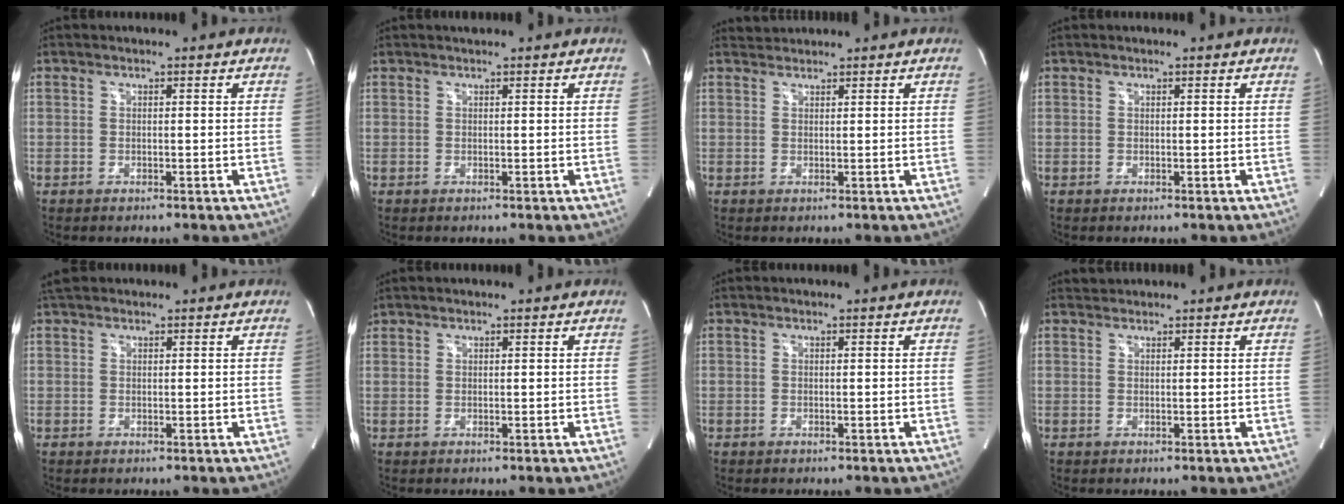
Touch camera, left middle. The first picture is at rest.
{"total": 0.8, "force": [0.8, 0.0, 0.3], "torque": [-0.015, 0.011, 0.016]}
{"total": 1.5, "force": [1.4, -0.1, -0.4], "torque": [-0.008, 0.010, 0.031]}
{"total": 0.0}
{"total": 2.2, "force": [1.8, 1.1, 0.5], "torque": [-0.015, 0.021, 0.032]}
{"total": 0.8, "force": [0.8, 0.3, 0.0], "torque": [-0.005, 0.010, 0.018]}
{"total": 0.0}
{"total": 1.1, "force": [1.1, 0.0, -0.3], "torque": [-0.010, 0.011, 0.024]}